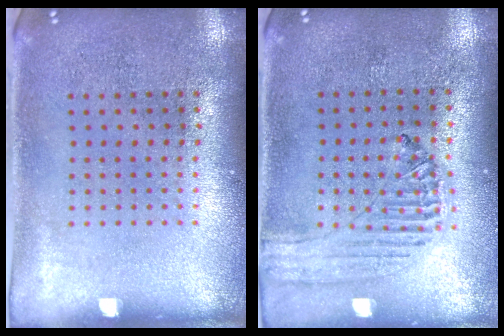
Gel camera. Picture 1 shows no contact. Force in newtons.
{"total": 0.5, "press": 0.5, "slide": 0.2}